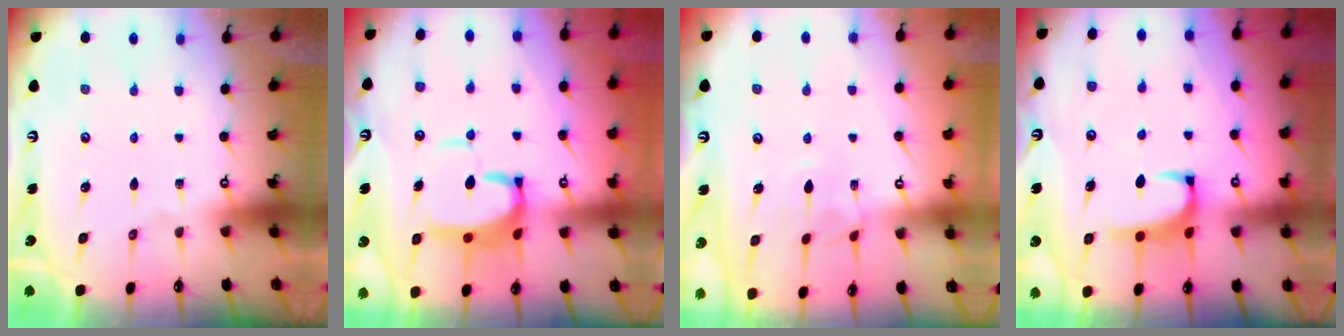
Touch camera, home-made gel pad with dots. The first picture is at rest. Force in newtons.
{"total": 7.8, "press": 7.7, "slide": 1.3}
{"total": 2.9, "press": 2.8, "slide": 0.4}
{"total": 2.5, "press": 2.4, "slide": 0.8}